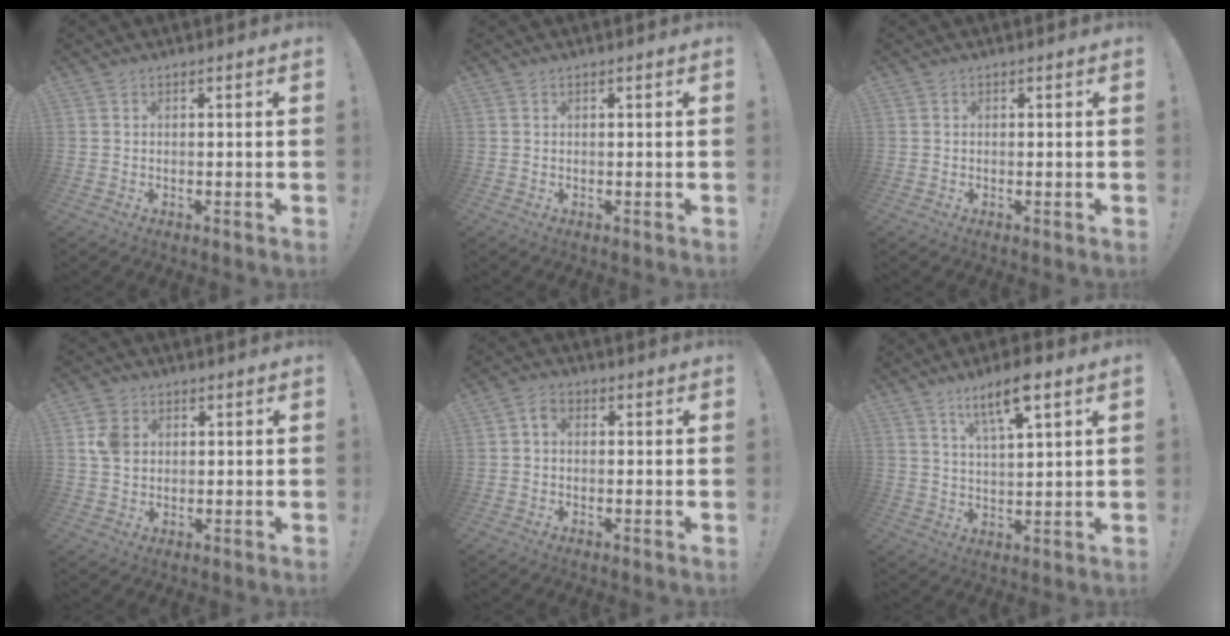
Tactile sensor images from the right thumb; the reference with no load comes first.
{"total": 0.0}
{"total": 0.5, "force": [0.0, 0.4, -0.3], "torque": [0.005, 0.001, 0.001]}
{"total": 5.9, "force": [1.6, 4.8, 2.9], "torque": [-0.038, 0.005, 0.031]}
{"total": 3.0, "force": [-0.1, 2.1, 2.1], "torque": [-0.036, 0.006, -0.001]}
{"total": 9.7, "force": [6.1, 1.9, 7.3], "torque": [-0.126, -0.021, 0.100]}